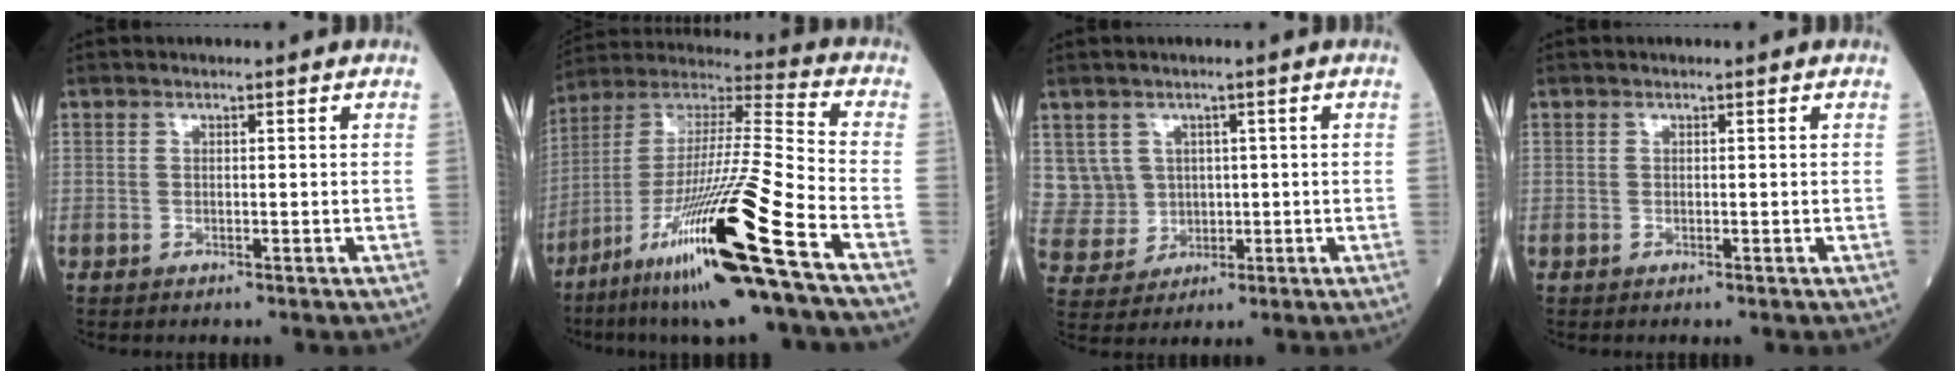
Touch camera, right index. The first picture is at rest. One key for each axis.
{"total": 24.0, "fx": -12.1, "fy": -0.8, "fz": 20.7, "tx": -0.395, "ty": -0.045, "tz": -0.226}
{"total": 7.5, "fx": 1.7, "fy": 7.3, "fz": 0.5, "tx": -0.031, "ty": 0.031, "tz": 0.050}
{"total": 0.0}